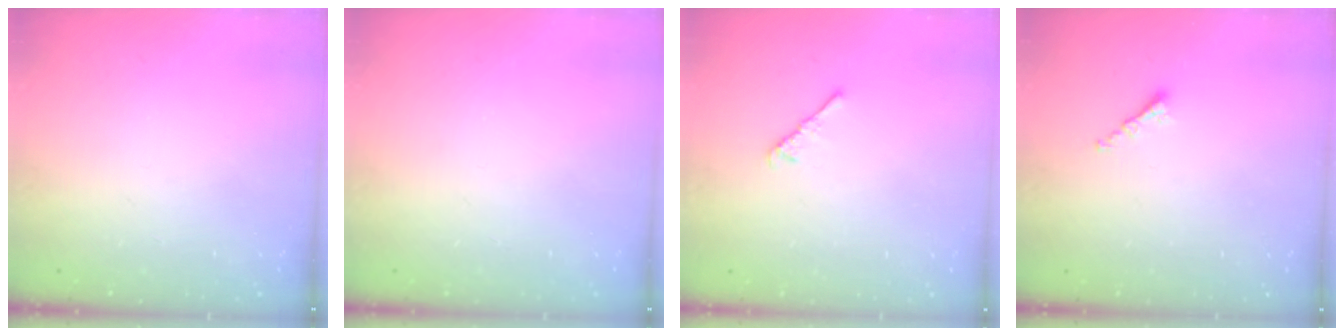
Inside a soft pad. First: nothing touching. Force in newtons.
{"total": 0.0}
{"total": 3.9, "press": 3.8, "slide": 0.8}
{"total": 1.3, "press": 1.2, "slide": 0.5}